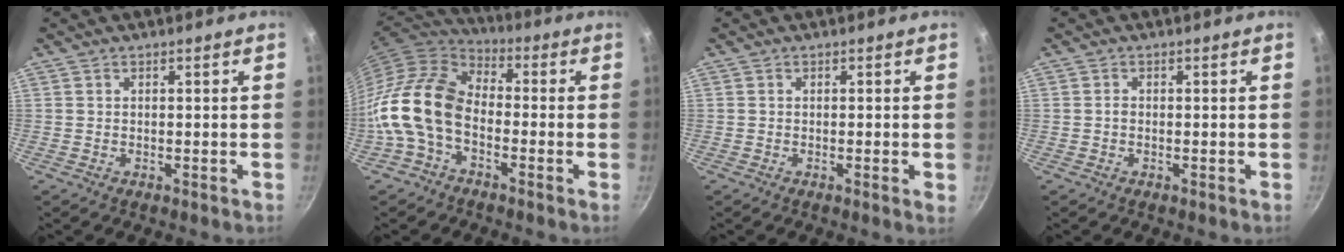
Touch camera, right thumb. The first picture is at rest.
{"total": 13.9, "force": [-3.8, 9.0, 9.9], "torque": [-0.172, 0.044, -0.095]}
{"total": 1.2, "force": [-0.3, 0.0, 1.1], "torque": [-0.016, -0.003, -0.007]}
{"total": 0.8, "force": [-0.2, 0.6, 0.5], "torque": [-0.008, 0.005, -0.004]}